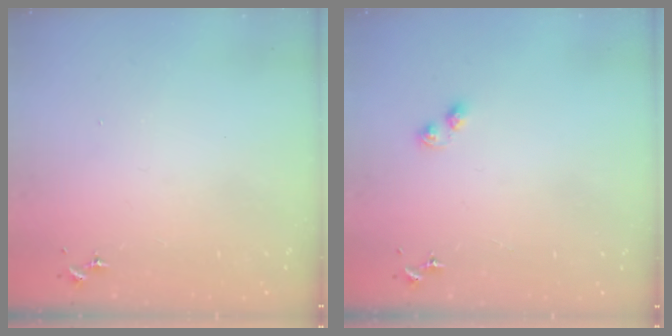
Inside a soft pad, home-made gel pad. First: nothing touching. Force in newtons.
{"total": 2.9, "press": 2.8, "slide": 0.5}